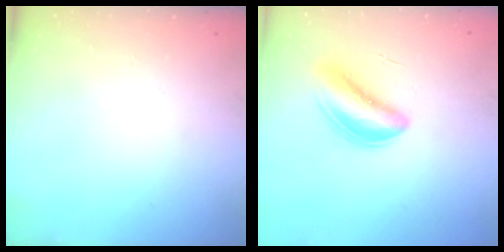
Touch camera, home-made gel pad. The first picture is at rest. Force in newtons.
{"total": 5.1, "press": 4.6, "slide": 2.2}